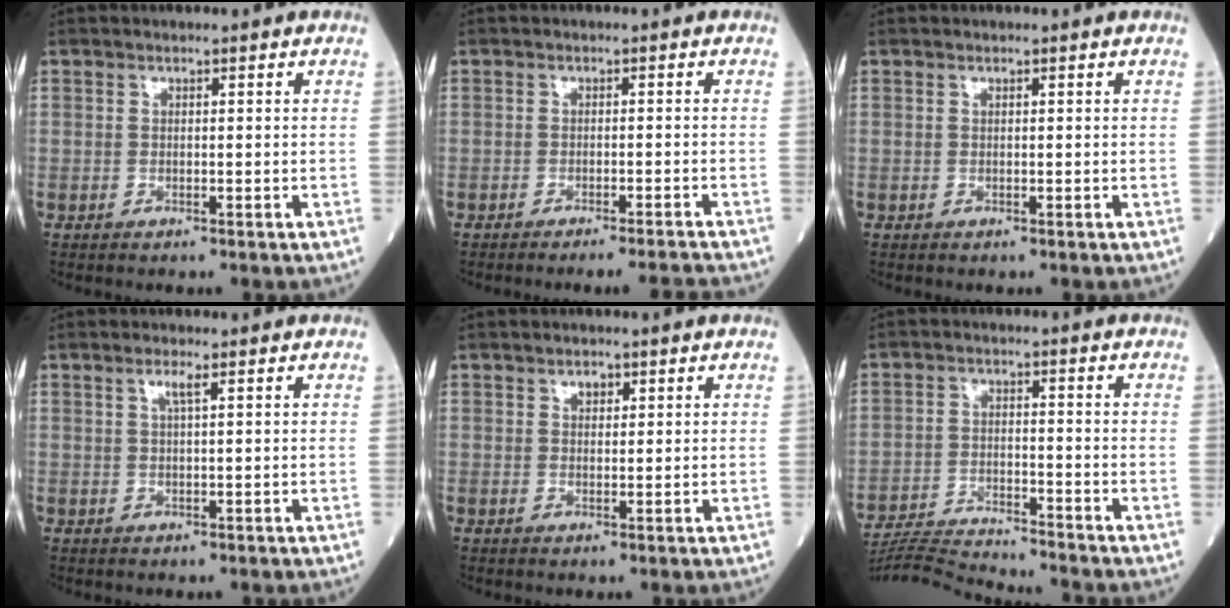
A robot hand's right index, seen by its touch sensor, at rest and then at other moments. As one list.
[{"total": 5.3, "force": [-5.0, -1.3, 1.2], "torque": [-0.006, -0.006, -0.066]}, {"total": 0.0}, {"total": 1.8, "force": [0.8, -0.1, 1.6], "torque": [-0.034, 0.002, 0.016]}, {"total": 1.6, "force": [0.9, 0.9, 0.9], "torque": [-0.012, 0.001, 0.014]}, {"total": 9.0, "force": [-8.8, -1.7, 1.1], "torque": [-0.019, -0.007, -0.157]}]